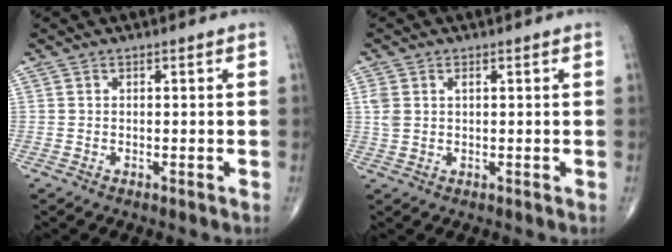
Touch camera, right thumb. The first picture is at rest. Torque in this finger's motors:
{"motor_torque": [-0.12, -0.03, 0.63, 0.22, 0.00]}